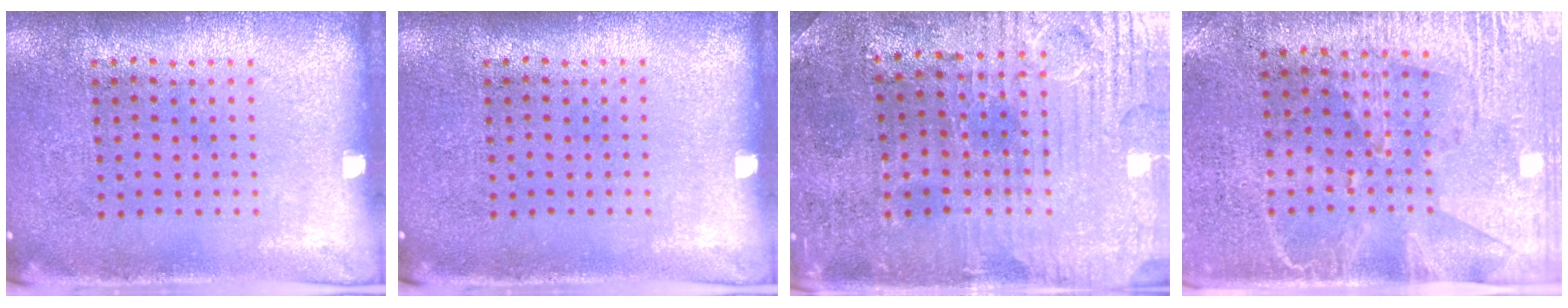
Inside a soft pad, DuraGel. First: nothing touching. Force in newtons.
{"total": 0.0}
{"total": 2.2, "press": 2.2, "slide": 0.5}
{"total": 2.9, "press": 2.5, "slide": 1.4}